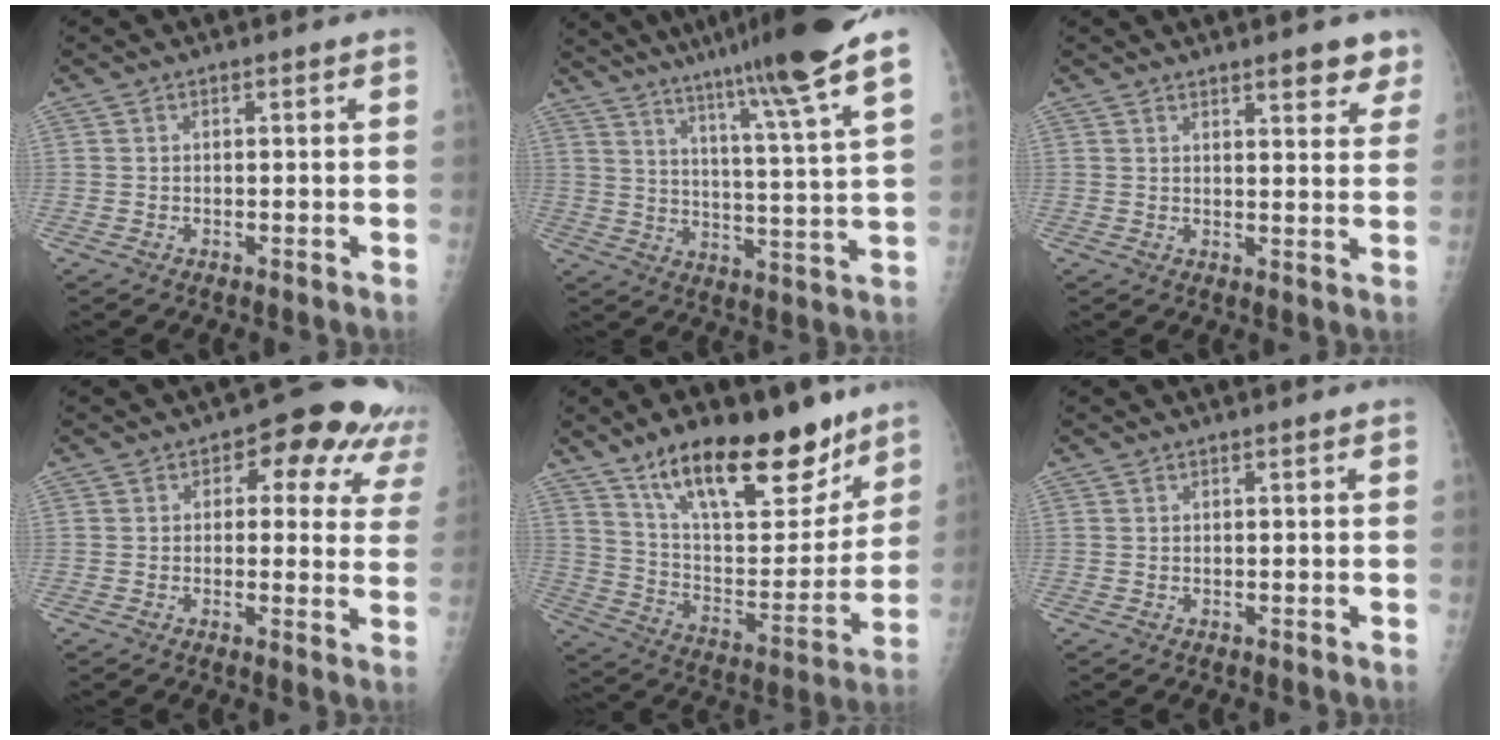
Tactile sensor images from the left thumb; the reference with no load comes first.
{"total": 21.7, "force": [15.4, 0.0, 15.3], "torque": [-0.226, -0.066, 0.227]}
{"total": 6.1, "force": [4.5, 1.9, 3.7], "torque": [-0.021, -0.022, 0.055]}
{"total": 13.3, "force": [6.1, 7.3, 9.2], "torque": [-0.052, -0.012, 0.051]}
{"total": 23.2, "force": [15.9, 9.2, 14.2], "torque": [-0.177, -0.072, 0.265]}
{"total": 0.0}